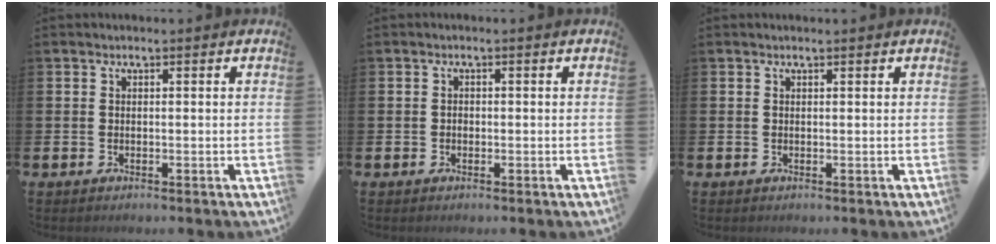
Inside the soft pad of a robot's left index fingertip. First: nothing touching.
{"total": 0.7, "force": [-0.3, 0.6, 0.3], "torque": [-0.001, 0.001, -0.007]}
{"total": 0.0}